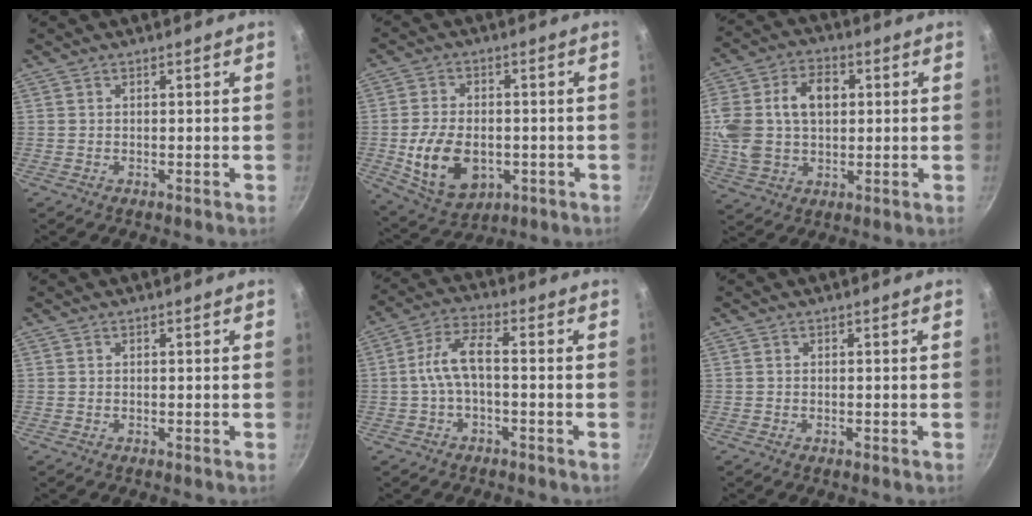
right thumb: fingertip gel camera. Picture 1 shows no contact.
{"total": 13.5, "force": [-2.7, 8.9, 9.8], "torque": [-0.161, 0.001, -0.033]}
{"total": 16.3, "force": [2.3, 11.6, 11.3], "torque": [-0.214, 0.019, 0.037]}
{"total": 0.0}
{"total": 6.8, "force": [-1.4, 2.8, 6.0], "torque": [-0.129, 0.033, -0.034]}
{"total": 0.6, "force": [-0.3, 0.3, 0.4], "torque": [-0.005, 0.002, -0.004]}